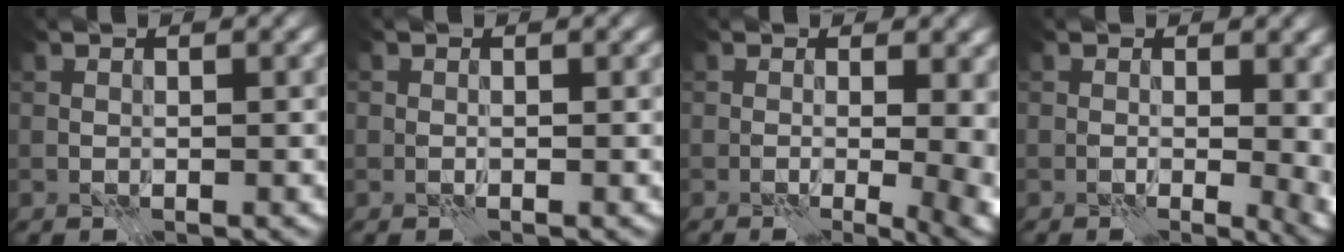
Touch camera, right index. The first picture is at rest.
{"total": 0.0}
{"total": 5.7, "force": [-0.3, 2.4, 5.1], "torque": [-0.033, -0.012, 0.002]}
{"total": 5.2, "force": [0.1, 2.8, 4.3], "torque": [-0.035, -0.012, 0.005]}